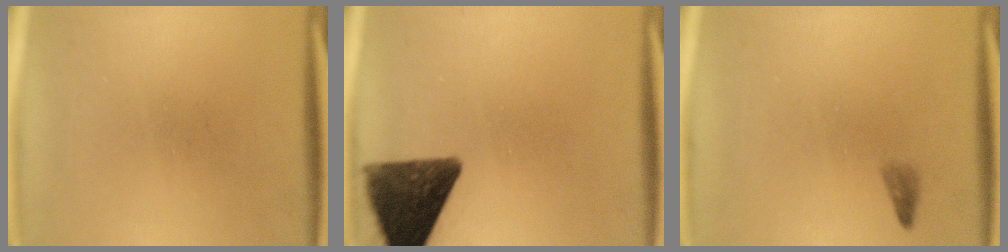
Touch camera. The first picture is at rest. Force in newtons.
{"total": 12.5}
{"total": 0.9}